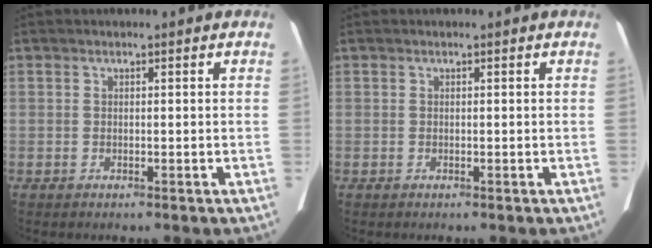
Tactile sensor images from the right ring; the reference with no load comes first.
{"total": 0.0}